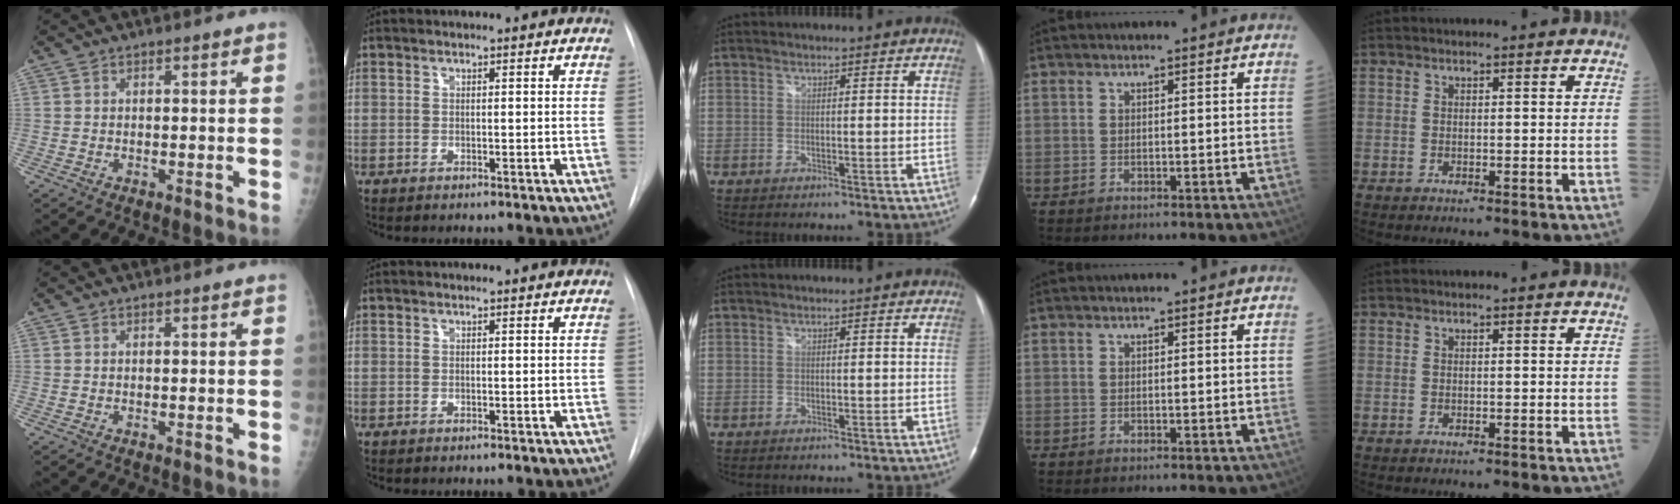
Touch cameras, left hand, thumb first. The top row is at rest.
{}